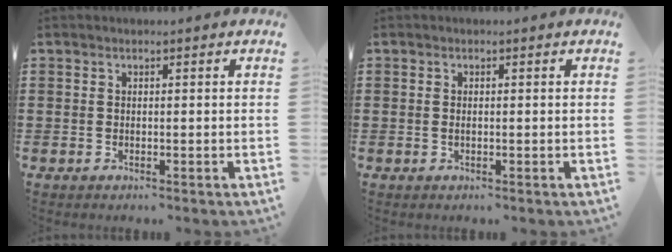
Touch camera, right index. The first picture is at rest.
{"total": 0.7, "force": [0.0, 0.2, 0.6], "torque": [-0.014, -0.001, 0.000]}